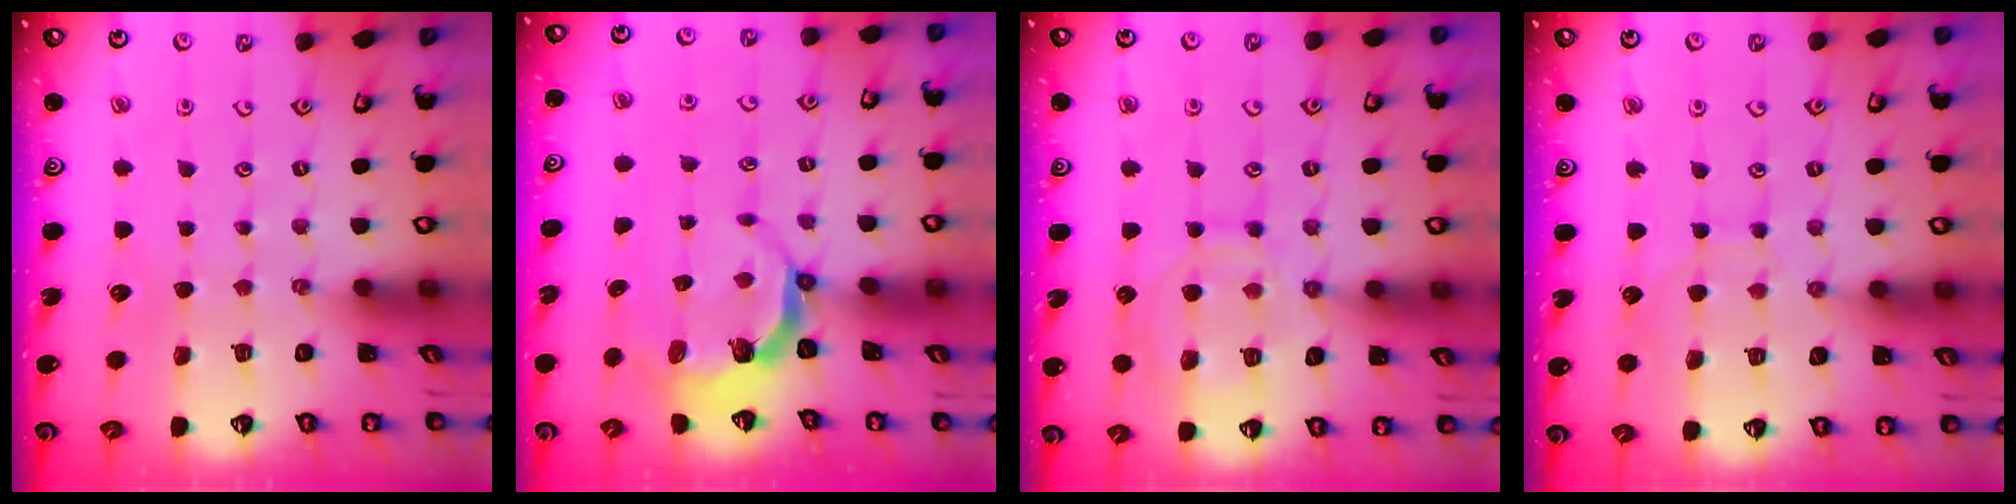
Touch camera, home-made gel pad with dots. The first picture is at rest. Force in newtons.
{"total": 5.2, "press": 4.0, "slide": 3.4}
{"total": 12.5, "press": 12.5, "slide": 1.2}
{"total": 5.5, "press": 5.5, "slide": 0.6}